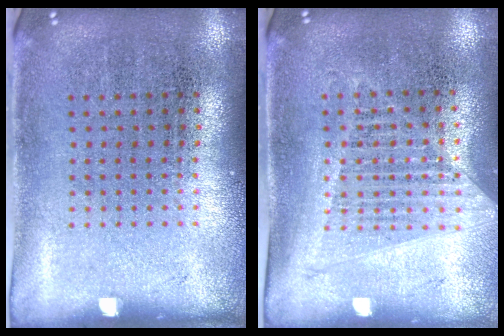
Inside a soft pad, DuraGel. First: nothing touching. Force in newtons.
{"total": 1.2, "press": 1.1, "slide": 0.5}